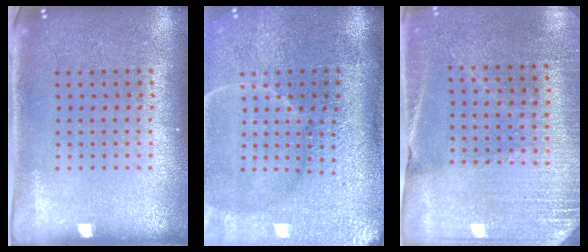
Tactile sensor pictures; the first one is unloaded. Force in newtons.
{"total": 4.6, "press": 3.8, "slide": 2.5}
{"total": 2.7, "press": 2.7, "slide": 0.6}